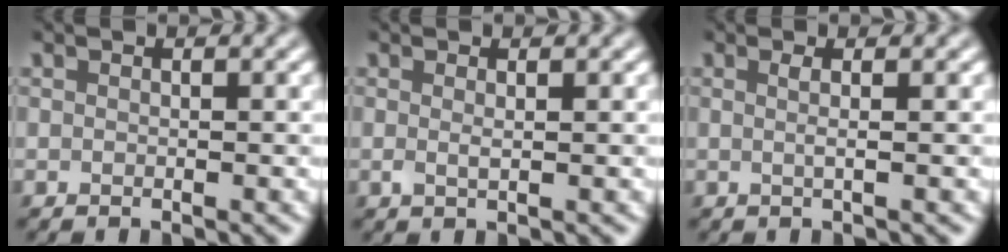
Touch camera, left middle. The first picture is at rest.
{"total": 0.8, "force": [0.2, 0.2, 0.8], "torque": [-0.013, -0.001, 0.002]}
{"total": 1.5, "force": [0.2, 0.5, 1.4], "torque": [-0.022, 0.000, -0.006]}